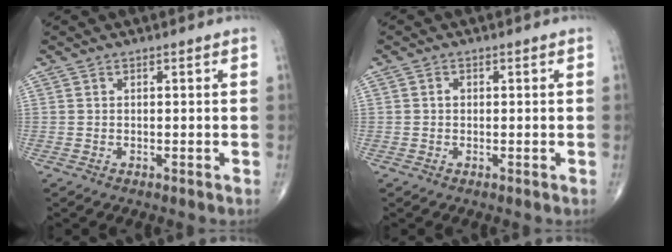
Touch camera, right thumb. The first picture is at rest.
{"total": 0.9, "force": [0.0, 0.7, 0.5], "torque": [-0.005, 0.002, -0.003]}